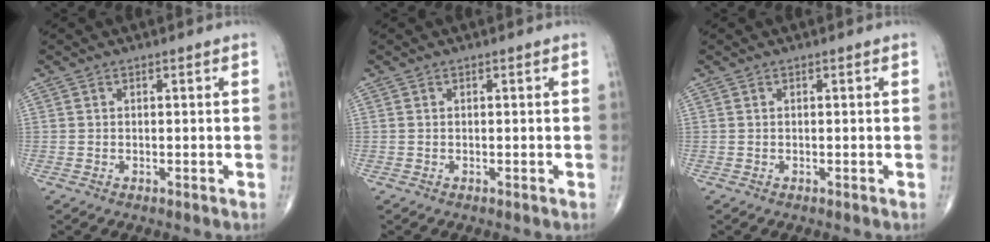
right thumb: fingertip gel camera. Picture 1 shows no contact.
{"total": 0.0}
{"total": 0.0}